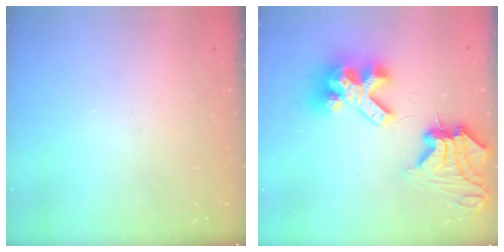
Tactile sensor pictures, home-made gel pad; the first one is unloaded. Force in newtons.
{"total": 16.4, "press": 16.3, "slide": 1.9}